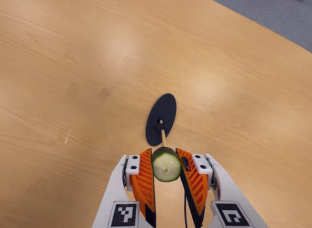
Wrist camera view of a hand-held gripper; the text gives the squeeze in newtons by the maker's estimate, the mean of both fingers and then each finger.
{"total": 9.2, "left": 8.5, "right": 9.8}